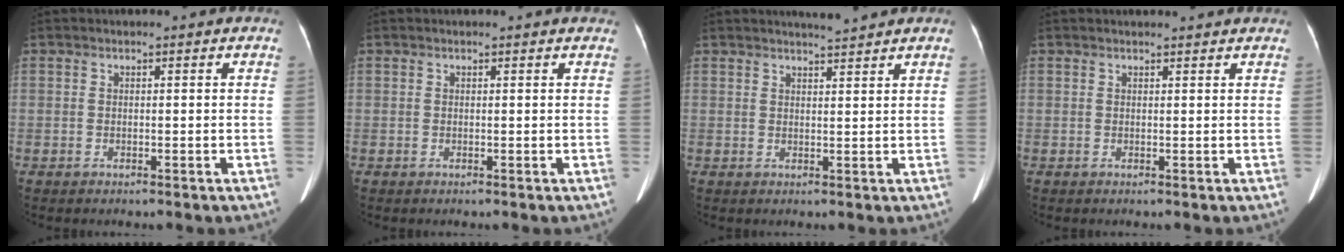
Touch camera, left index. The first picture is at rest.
{"total": 1.4, "force": [1.3, 0.2, 0.2], "torque": [-0.009, 0.004, 0.006]}
{"total": 2.9, "force": [2.7, -0.6, 0.8], "torque": [-0.012, -0.003, 0.044]}
{"total": 3.1, "force": [3.0, 0.2, 0.7], "torque": [-0.010, 0.016, 0.036]}